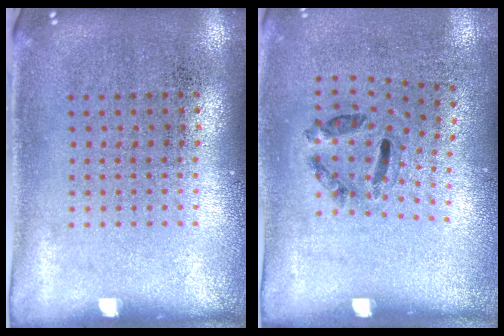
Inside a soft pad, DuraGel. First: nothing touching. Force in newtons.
{"total": 1.3, "press": 0.6, "slide": 1.1}